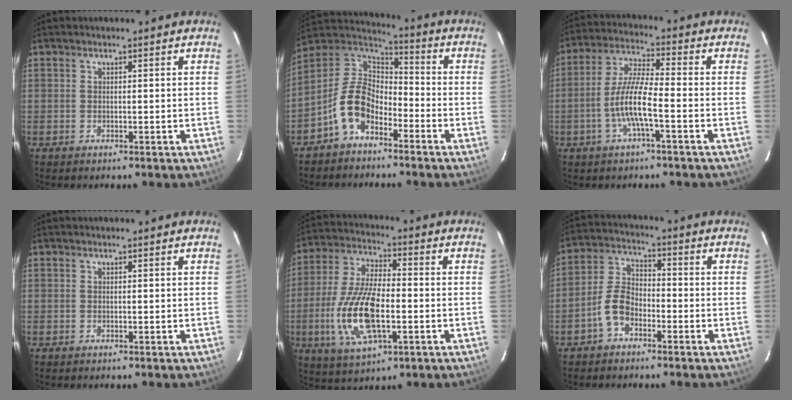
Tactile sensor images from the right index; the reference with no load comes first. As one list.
[{"total": 11.2, "force": [-6.0, 6.8, 6.6], "torque": [-0.144, 0.024, -0.122]}, {"total": 8.7, "force": [-3.1, 1.0, 8.0], "torque": [-0.170, 0.004, -0.061]}, {"total": 0.0}, {"total": 15.5, "force": [-3.7, 6.3, 13.7], "torque": [-0.291, -0.008, -0.068]}, {"total": 6.6, "force": [-3.6, 4.0, 3.8], "torque": [-0.085, 0.019, -0.073]}]